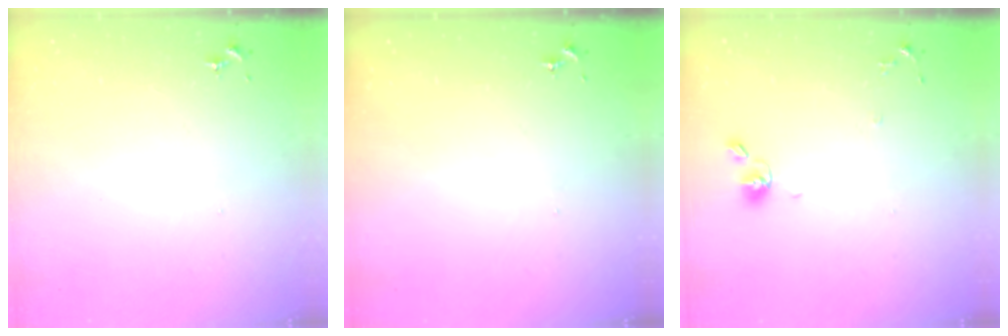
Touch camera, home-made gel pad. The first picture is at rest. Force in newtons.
{"total": 0.0}
{"total": 7.1, "press": 6.8, "slide": 2.1}